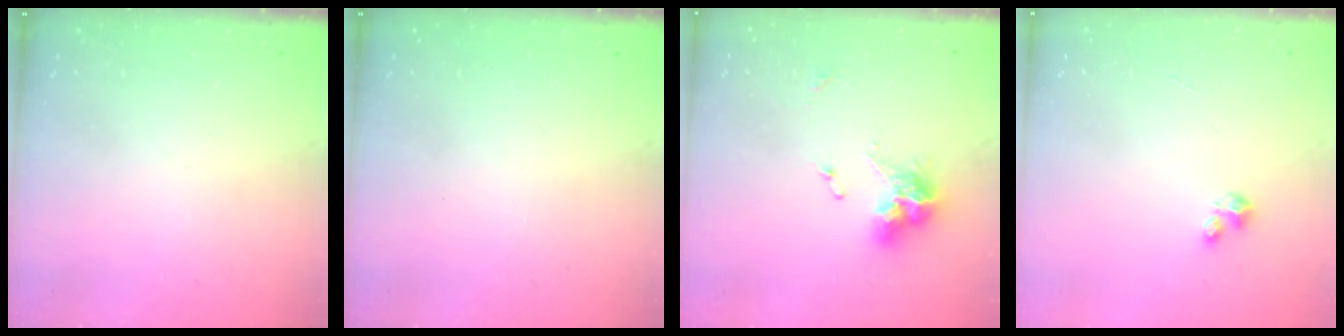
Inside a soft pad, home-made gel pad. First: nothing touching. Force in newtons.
{"total": 0.0}
{"total": 9.9, "press": 9.8, "slide": 1.1}
{"total": 2.0, "press": 2.0, "slide": 0.2}